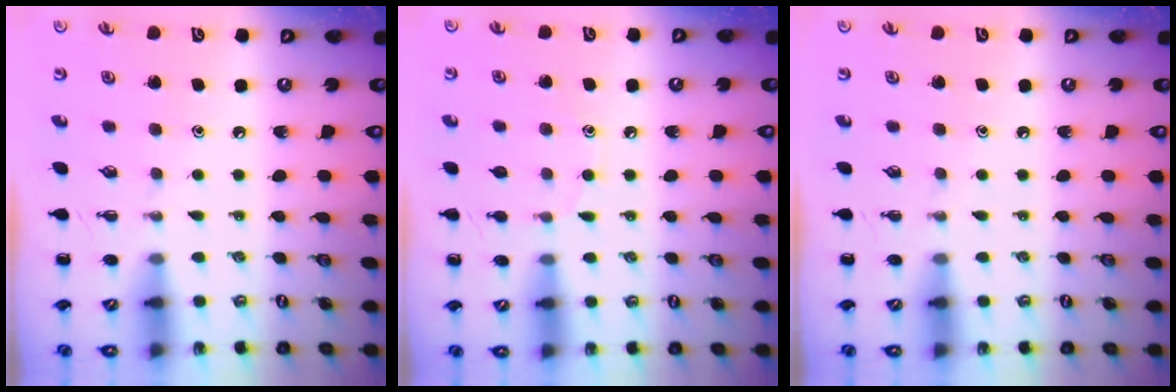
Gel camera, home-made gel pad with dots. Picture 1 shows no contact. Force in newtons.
{"total": 6.5, "press": 6.1, "slide": 2.3}
{"total": 0.0}